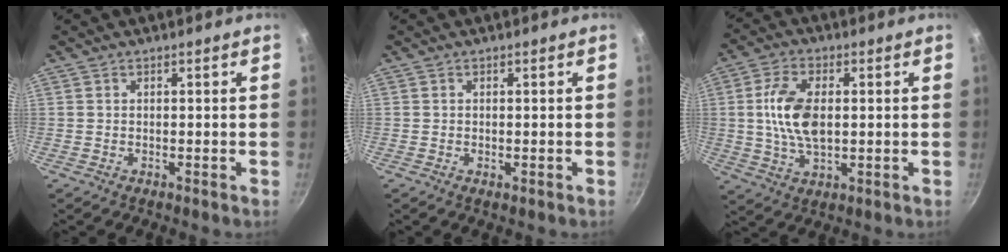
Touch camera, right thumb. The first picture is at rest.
{"total": 0.6, "force": [-0.2, 0.3, 0.5], "torque": [-0.009, -0.002, -0.001]}
{"total": 10.8, "force": [0.9, 5.7, 9.2], "torque": [-0.184, -0.002, 0.021]}